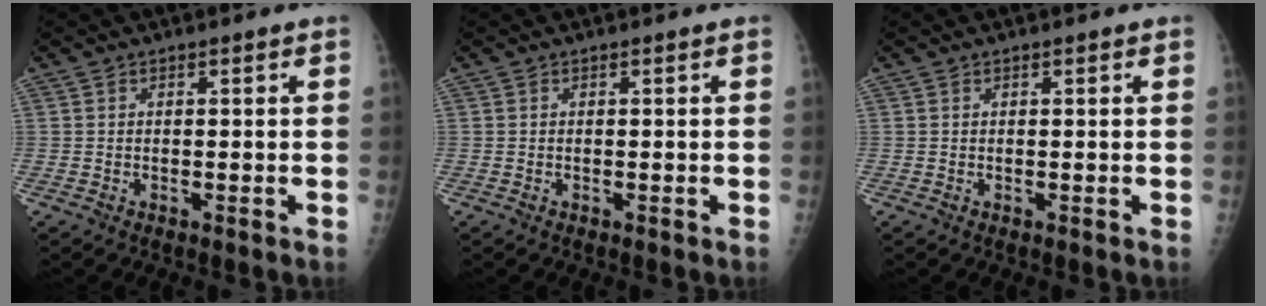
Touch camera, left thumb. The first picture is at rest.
{"total": 0.0}
{"total": 0.0}